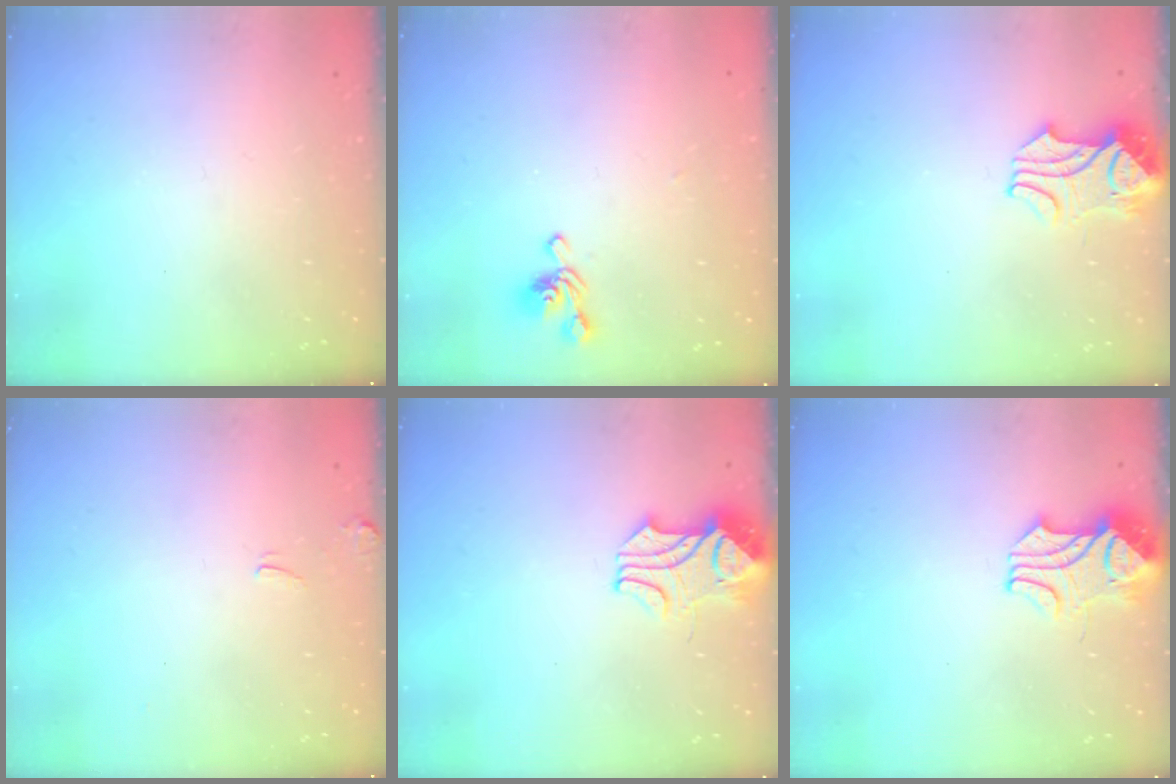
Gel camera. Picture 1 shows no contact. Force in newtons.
{"total": 2.7, "press": 2.6, "slide": 0.6}
{"total": 2.1, "press": 2.0, "slide": 0.5}
{"total": 2.6, "press": 2.5, "slide": 0.2}
{"total": 2.4, "press": 2.2, "slide": 1.0}
{"total": 2.4, "press": 2.2, "slide": 1.0}